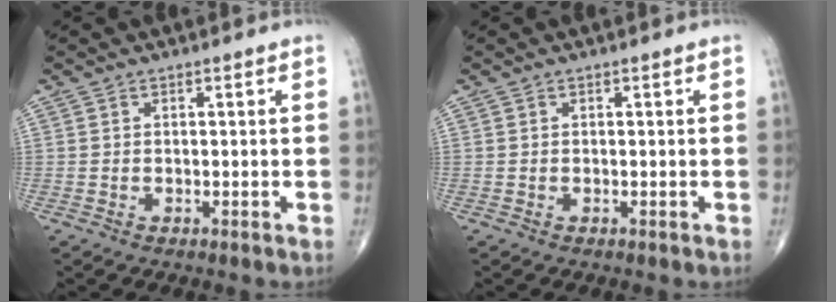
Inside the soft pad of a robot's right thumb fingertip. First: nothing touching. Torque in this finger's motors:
{"motor_torque": [0.07, 0.06, -0.20, -0.05, 0.01]}